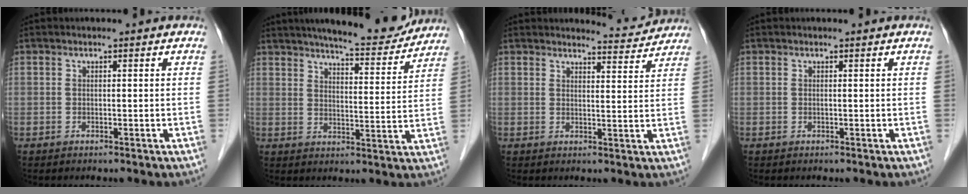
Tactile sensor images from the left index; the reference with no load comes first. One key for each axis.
{"total": 13.4, "fx": 12.2, "fy": 1.8, "fz": 5.2, "tx": -0.072, "ty": -0.008, "tz": 0.162}
{"total": 4.6, "fx": 4.6, "fy": 0.3, "fz": -0.5, "tx": -0.003, "ty": -0.012, "tz": 0.053}
{"total": 0.0}